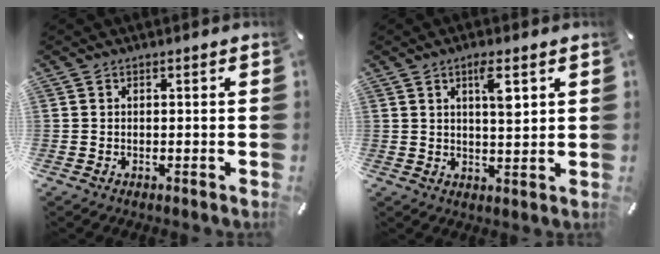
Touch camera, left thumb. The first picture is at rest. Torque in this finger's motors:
{"motor_torque": [1.06, 1.15, 0.57, -0.61, 0.18]}